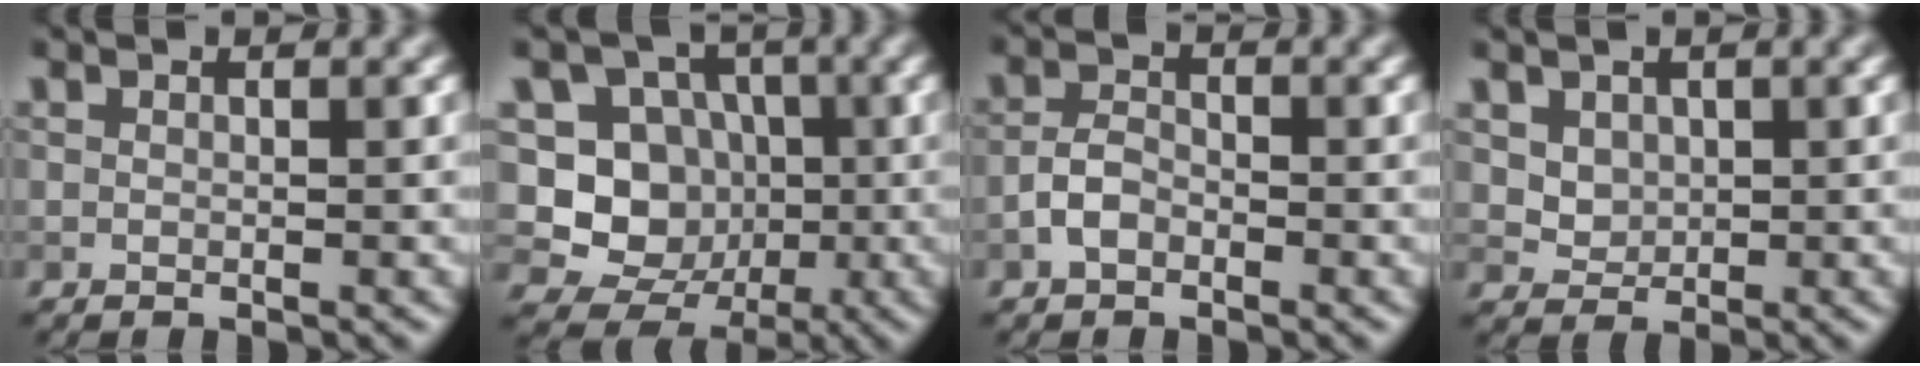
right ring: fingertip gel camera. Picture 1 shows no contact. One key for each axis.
{"total": 7.9, "fx": -0.7, "fy": 7.2, "fz": 3.1, "tx": -0.041, "ty": -0.009, "tz": -0.034}
{"total": 2.1, "fx": -1.2, "fy": 1.2, "fz": 1.3, "tx": -0.025, "ty": 0.006, "tz": -0.029}
{"total": 2.6, "fx": 1.2, "fy": 2.0, "fz": 1.2, "tx": -0.037, "ty": -0.004, "tz": 0.043}